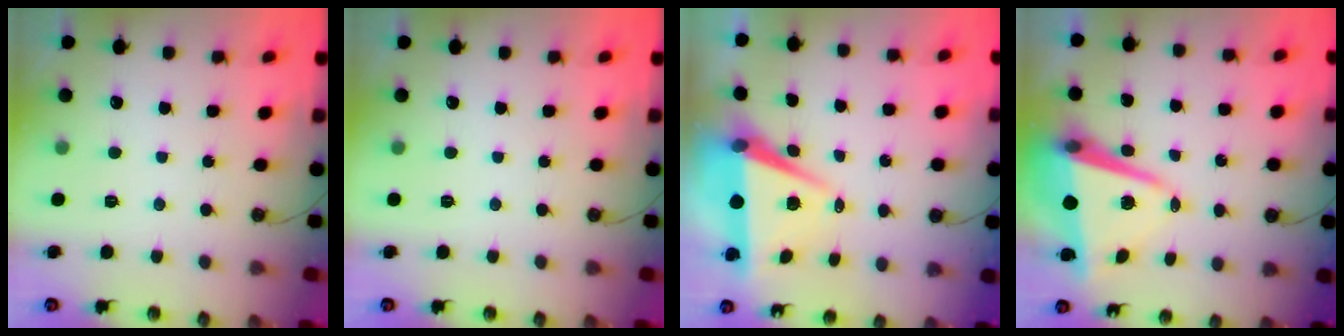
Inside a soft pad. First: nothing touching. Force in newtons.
{"total": 0.0}
{"total": 7.5, "press": 6.2, "slide": 4.1}
{"total": 9.8, "press": 9.7, "slide": 1.4}